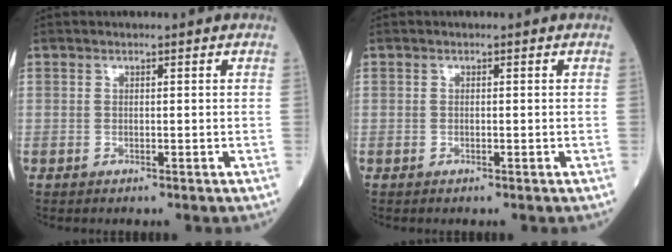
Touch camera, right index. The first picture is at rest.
{"total": 0.5, "force": [-0.1, 0.3, 0.4], "torque": [-0.016, -0.001, -0.001]}